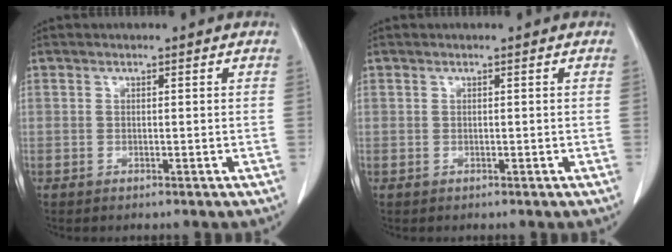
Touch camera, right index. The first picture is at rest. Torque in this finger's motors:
{"motor_torque": [0.00, 0.00, 0.00, 0.00]}